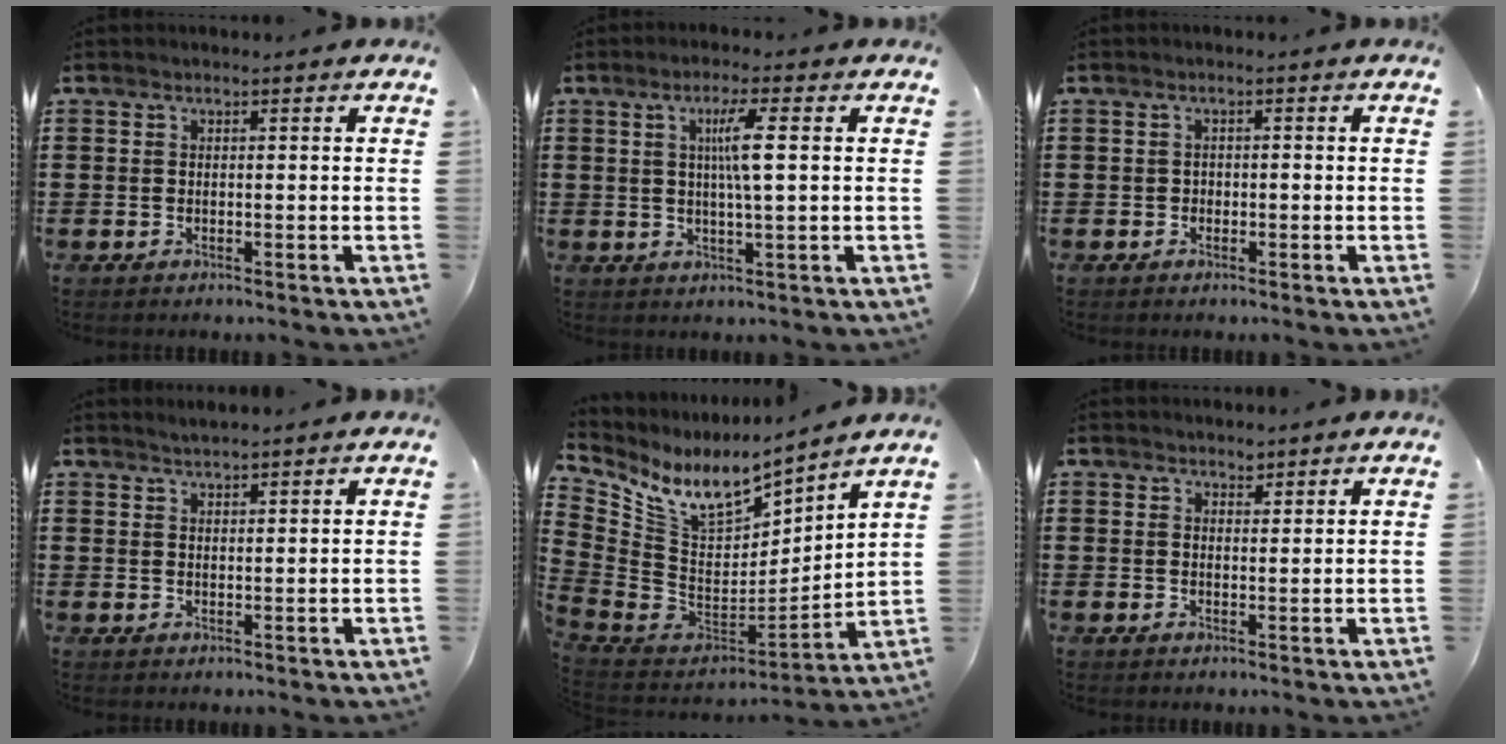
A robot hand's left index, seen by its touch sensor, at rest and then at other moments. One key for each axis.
{"total": 5.1, "fx": 1.1, "fy": 0.2, "fz": 5.0, "tx": -0.096, "ty": 0.002, "tz": 0.014}
{"total": 0.6, "fx": -0.2, "fy": 0.5, "fz": 0.4, "tx": -0.010, "ty": 0.000, "tz": -0.004}
{"total": 1.5, "fx": 1.5, "fy": -0.1, "fz": 0.2, "tx": -0.007, "ty": 0.002, "tz": 0.029}
{"total": 9.7, "fx": 7.0, "fy": 3.9, "fz": 5.5, "tx": -0.130, "ty": -0.053, "tz": 0.126}
{"total": 1.7, "fx": 1.5, "fy": 0.7, "fz": 0.2, "tx": -0.006, "ty": 0.002, "tz": 0.030}